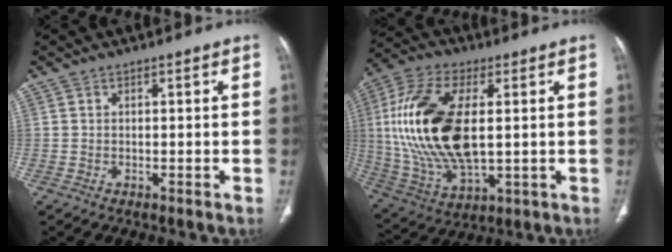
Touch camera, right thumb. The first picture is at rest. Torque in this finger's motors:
{"motor_torque": [0.65, 4.36, 2.25, 0.52, 0.69]}